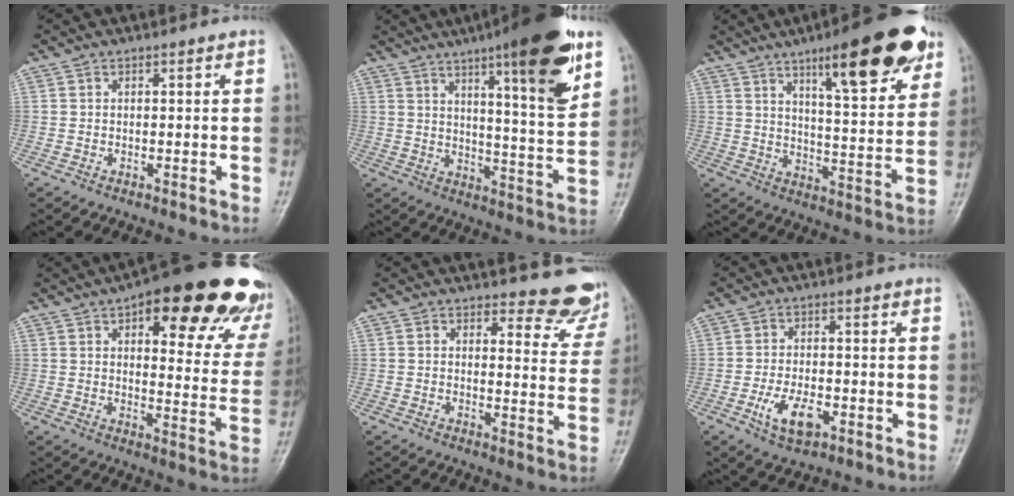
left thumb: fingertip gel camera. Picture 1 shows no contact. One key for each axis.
{"total": 19.2, "fx": 10.6, "fy": 3.3, "fz": 15.7, "tx": -0.199, "ty": -0.052, "tz": 0.154}
{"total": 20.3, "fx": 12.0, "fy": 5.0, "fz": 15.6, "tx": -0.185, "ty": -0.050, "tz": 0.177}
{"total": 26.6, "fx": 16.8, "fy": 9.8, "fz": 18.1, "tx": -0.189, "ty": -0.051, "tz": 0.204}
{"total": 8.4, "fx": 7.9, "fy": 2.5, "fz": 1.4, "tx": 0.016, "ty": -0.072, "tz": 0.074}
{"total": 6.7, "fx": -2.7, "fy": 3.4, "fz": 5.2, "tx": -0.095, "ty": 0.006, "tz": -0.045}